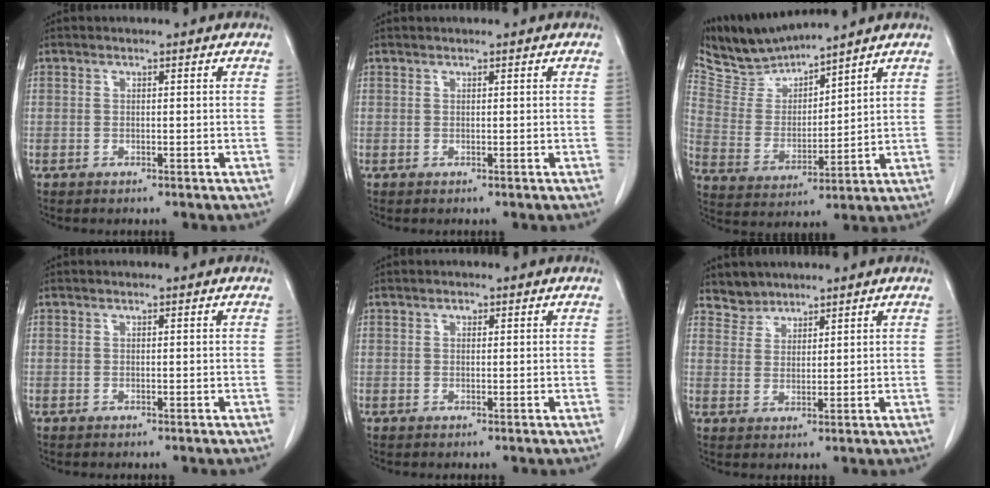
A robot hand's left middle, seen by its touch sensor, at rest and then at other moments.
{"total": 0.0}
{"total": 8.0, "force": [8.0, 0.2, 0.5], "torque": [-0.031, -0.001, 0.177]}
{"total": 0.0}
{"total": 0.6, "force": [0.3, 0.4, 0.3], "torque": [-0.007, 0.000, 0.005]}
{"total": 3.0, "force": [2.6, 1.3, -0.6], "torque": [0.018, 0.004, 0.047]}